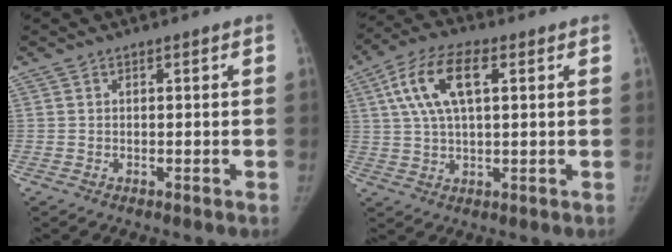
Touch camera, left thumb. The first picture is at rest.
{"total": 11.5, "force": [3.6, 5.0, 9.7], "torque": [-0.191, 0.010, 0.063]}